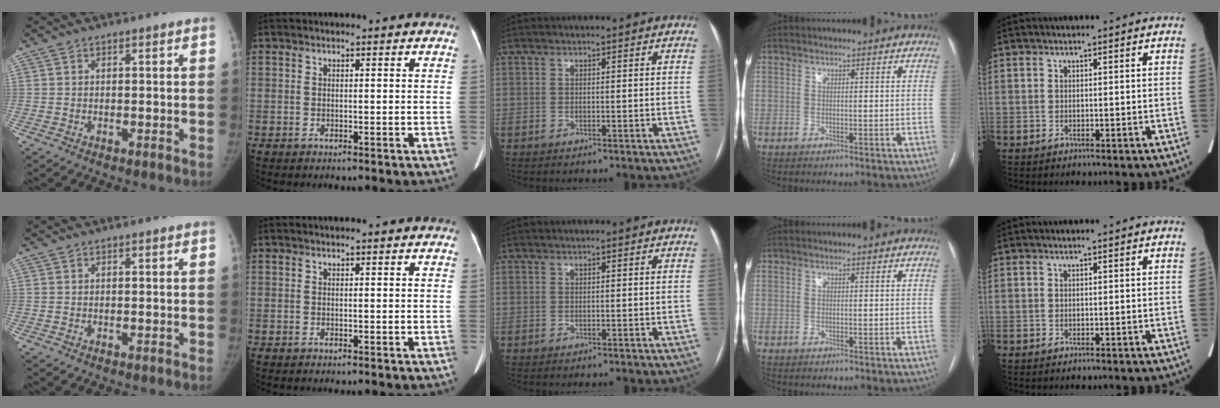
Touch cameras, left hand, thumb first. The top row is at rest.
{}